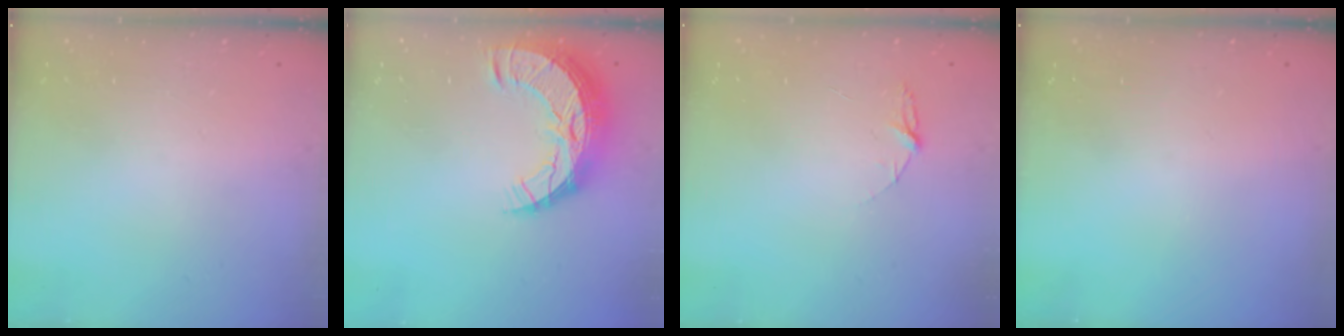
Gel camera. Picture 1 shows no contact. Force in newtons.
{"total": 13.4, "press": 13.4, "slide": 0.9}
{"total": 4.0, "press": 4.0, "slide": 0.5}
{"total": 0.0}